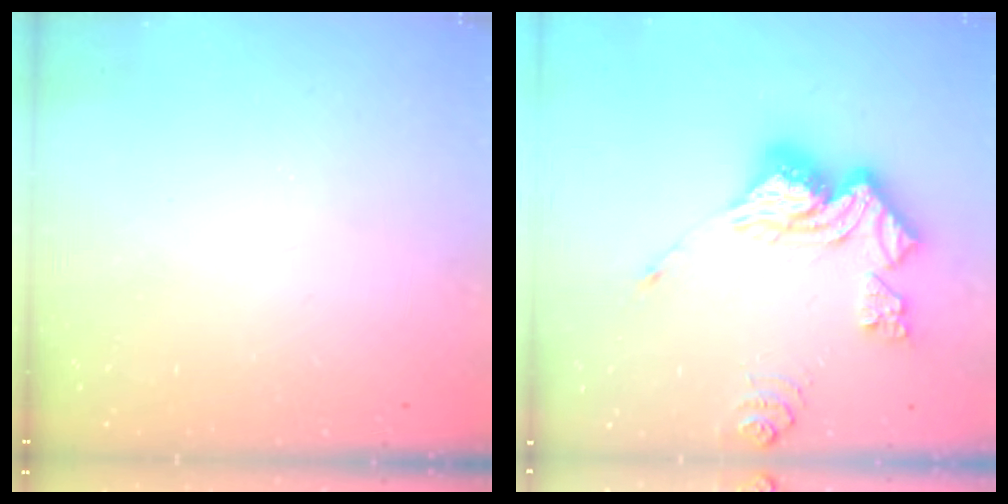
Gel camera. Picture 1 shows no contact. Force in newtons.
{"total": 18.6, "press": 18.5, "slide": 1.8}